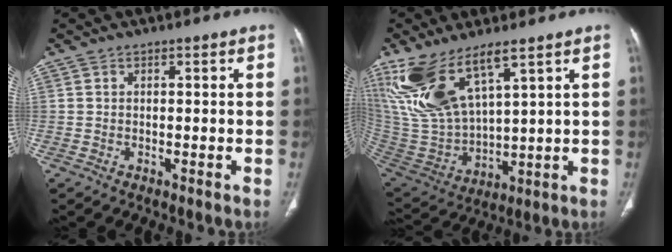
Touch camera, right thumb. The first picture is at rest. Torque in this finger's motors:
{"motor_torque": [1.71, 2.39, 1.76, 1.01, 0.25]}